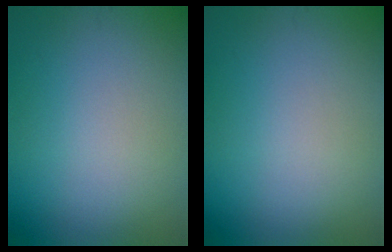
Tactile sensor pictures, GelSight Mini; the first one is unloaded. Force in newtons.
{"total": 0.0}